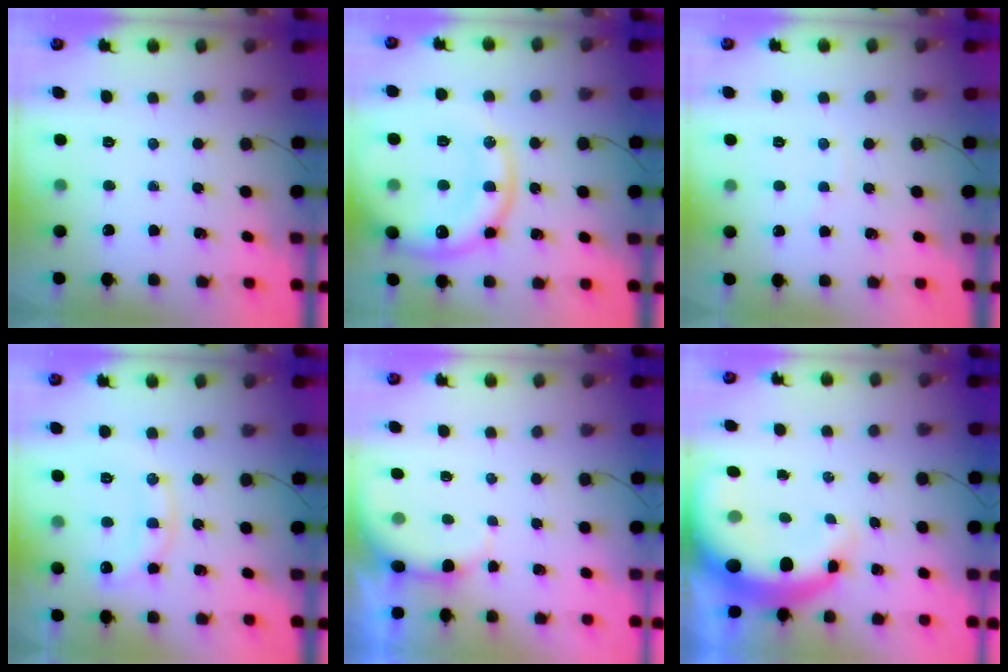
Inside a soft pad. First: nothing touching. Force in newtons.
{"total": 21.3, "press": 21.1, "slide": 2.5}
{"total": 2.2, "press": 2.1, "slide": 0.7}
{"total": 14.4, "press": 14.4, "slide": 0.6}
{"total": 3.9, "press": 3.9, "slide": 0.4}
{"total": 10.4, "press": 10.2, "slide": 2.0}